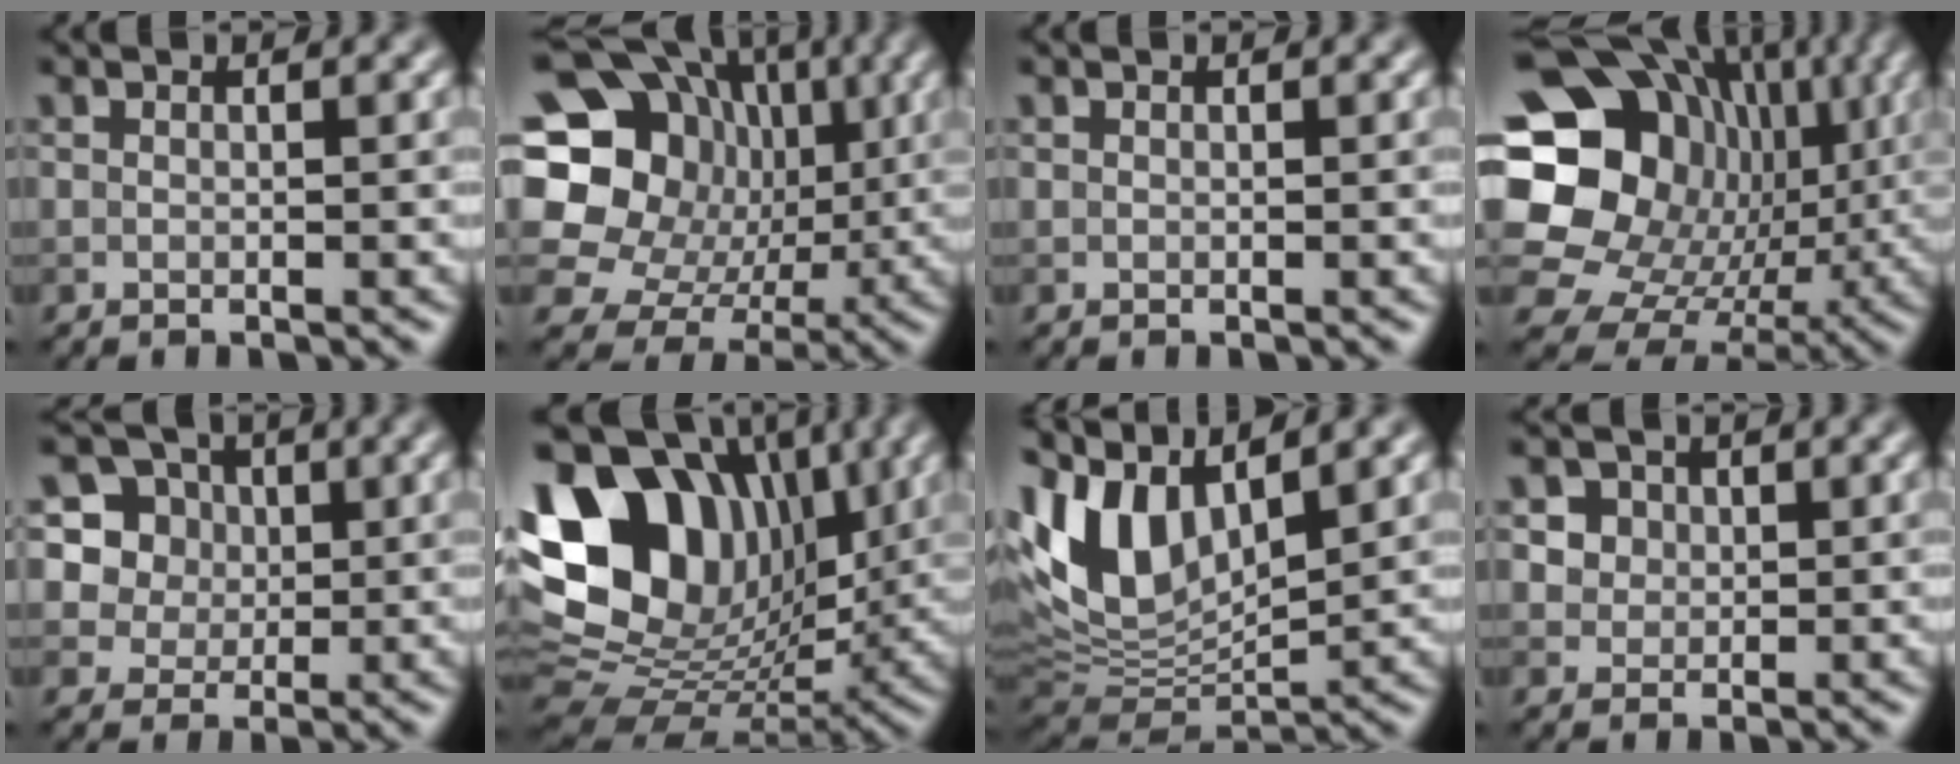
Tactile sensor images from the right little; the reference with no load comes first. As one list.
[{"total": 16.7, "force": [2.1, 14.6, 7.7], "torque": [-0.175, 0.031, 0.025]}, {"total": 0.0}, {"total": 21.7, "force": [3.8, 18.7, 10.2], "torque": [-0.206, 0.024, 0.061]}, {"total": 9.5, "force": [3.7, 8.0, 3.4], "torque": [-0.090, 0.022, 0.061]}, {"total": 16.5, "force": [4.4, 12.1, 10.4], "torque": [-0.213, 0.025, 0.075]}, {"total": 9.1, "force": [4.2, 4.7, 6.5], "torque": [-0.146, 0.003, 0.082]}, {"total": 4.3, "force": [2.0, 3.4, 1.7], "torque": [-0.032, 0.008, 0.032]}]